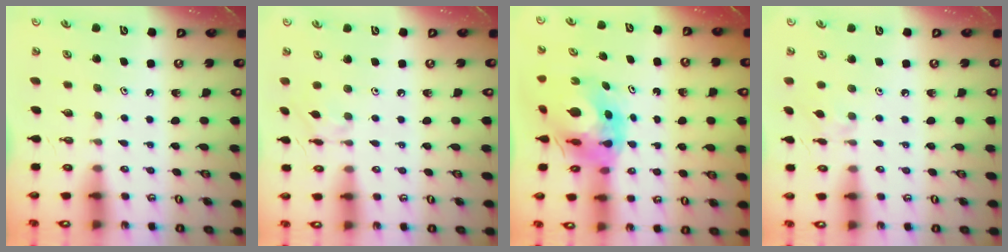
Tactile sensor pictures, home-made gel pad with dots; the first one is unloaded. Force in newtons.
{"total": 2.1, "press": 2.1, "slide": 0.3}
{"total": 10.9, "press": 10.8, "slide": 1.4}
{"total": 1.8, "press": 1.7, "slide": 0.5}